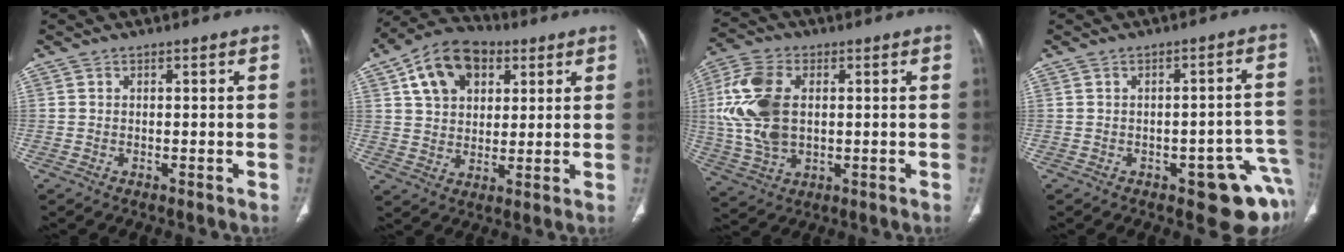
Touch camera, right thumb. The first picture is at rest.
{"total": 13.7, "force": [5.7, 9.2, 8.4], "torque": [-0.120, -0.001, 0.094]}
{"total": 14.6, "force": [1.9, 9.1, 11.2], "torque": [-0.241, 0.004, 0.040]}
{"total": 10.7, "force": [-4.9, 4.2, 8.5], "torque": [-0.064, 0.027, -0.055]}